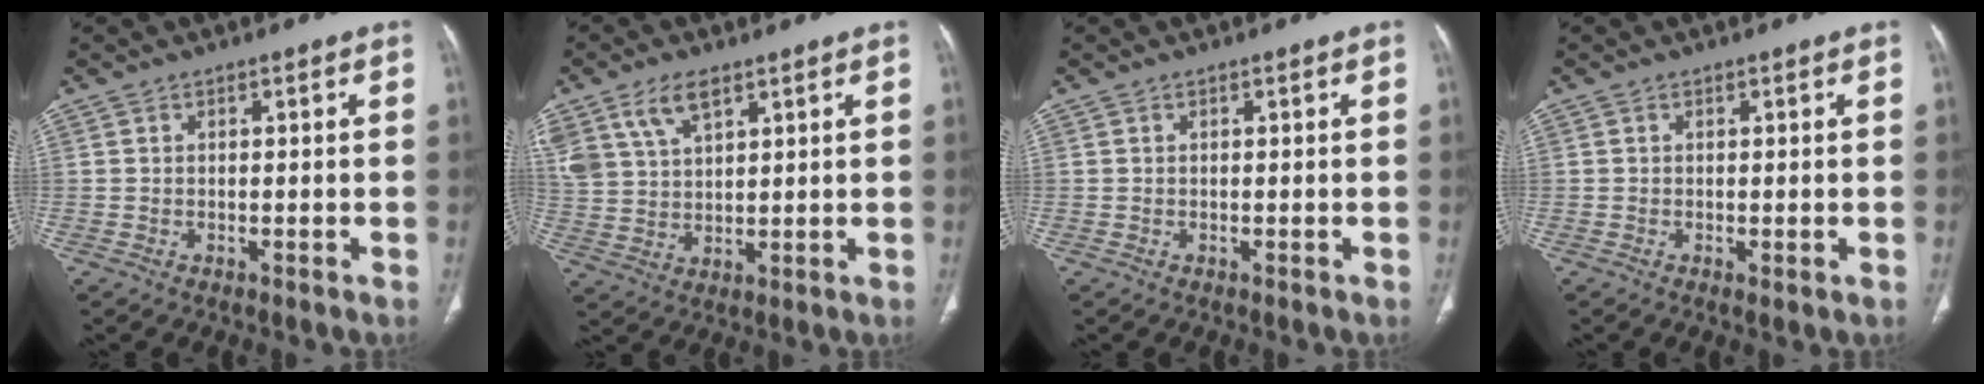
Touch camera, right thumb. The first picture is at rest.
{"total": 8.8, "force": [5.3, 4.5, 5.4], "torque": [-0.102, -0.012, 0.113]}
{"total": 0.0}
{"total": 1.0, "force": [-0.2, 0.3, 1.0], "torque": [-0.017, -0.005, -0.002]}